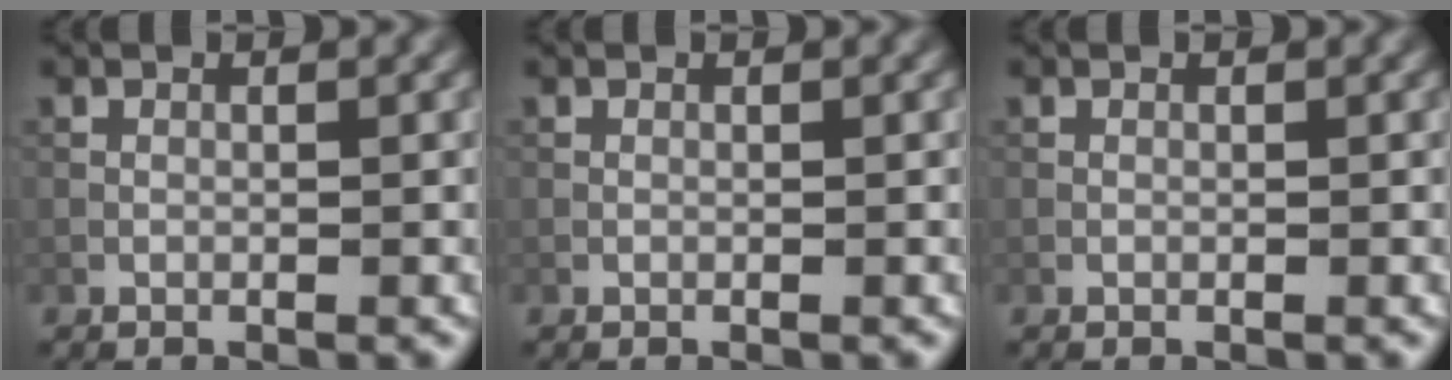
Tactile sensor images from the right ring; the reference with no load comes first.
{"total": 0.0}
{"total": 0.0}